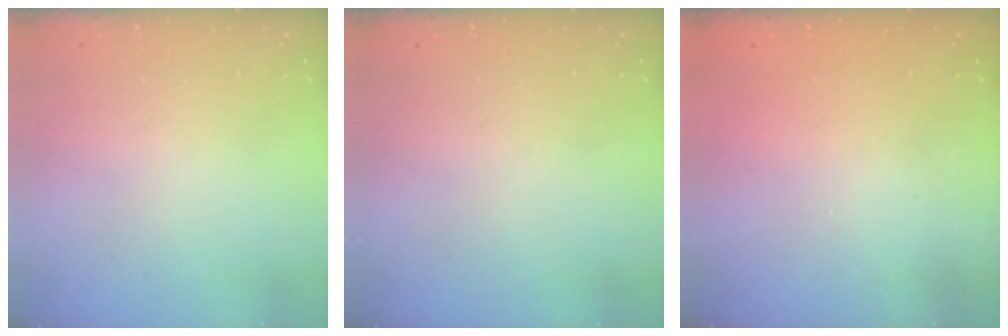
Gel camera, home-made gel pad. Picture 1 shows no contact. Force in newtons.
{"total": 0.0}
{"total": 2.6, "press": 2.4, "slide": 0.8}